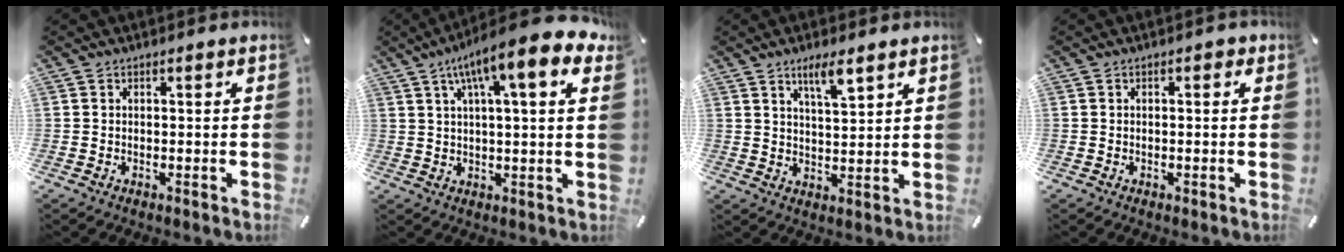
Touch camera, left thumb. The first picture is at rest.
{"total": 13.7, "force": [7.4, 2.9, 11.2], "torque": [-0.182, -0.028, 0.119]}
{"total": 6.3, "force": [4.5, 1.3, 4.2], "torque": [-0.070, -0.024, 0.073]}
{"total": 0.7, "force": [0.0, 0.7, 0.3], "torque": [-0.004, 0.006, -0.001]}